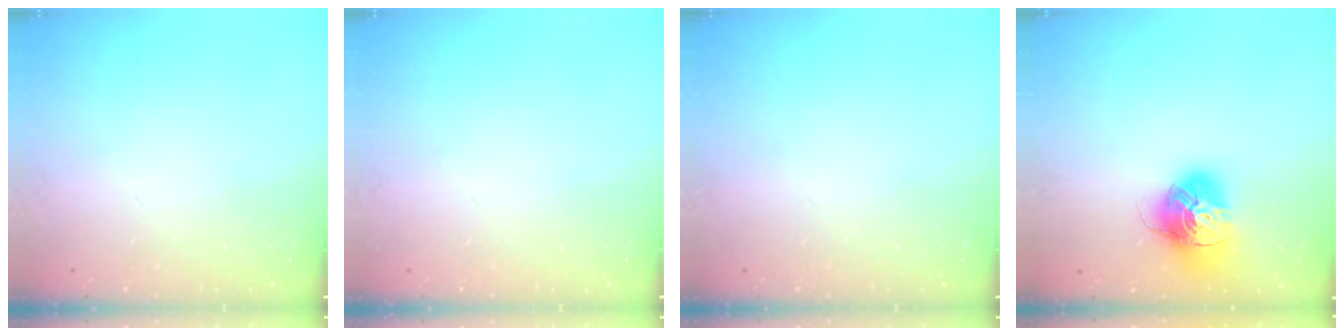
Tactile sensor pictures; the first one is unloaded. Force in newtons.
{"total": 0.0}
{"total": 0.0}
{"total": 16.2, "press": 16.1, "slide": 1.8}